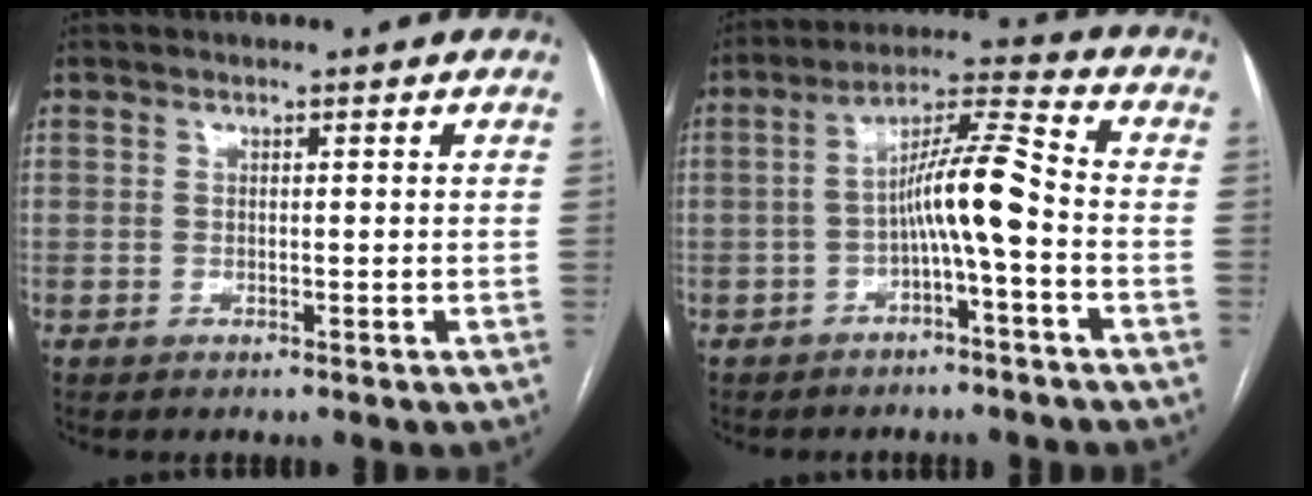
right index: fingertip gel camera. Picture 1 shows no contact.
{"total": 8.5, "force": [-2.2, 0.2, 8.2], "torque": [-0.144, 0.027, -0.041]}